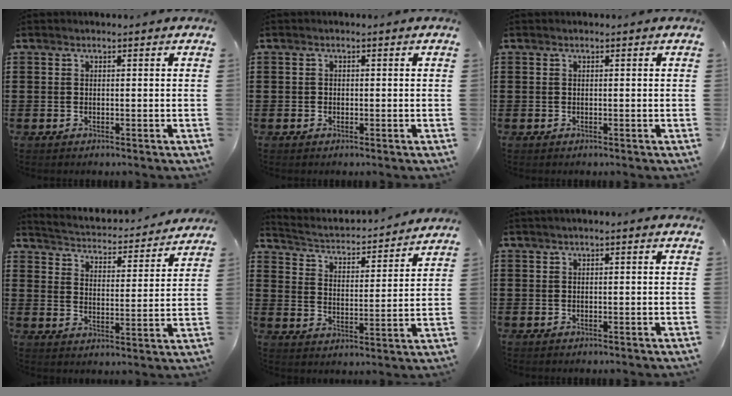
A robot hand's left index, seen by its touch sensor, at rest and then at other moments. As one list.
[{"total": 0.5, "force": [-0.1, 0.5, 0.1], "torque": [-0.003, 0.003, -0.001]}, {"total": 0.0}, {"total": 3.2, "force": [3.2, -0.1, 0.0], "torque": [-0.024, -0.035, 0.047]}, {"total": 2.5, "force": [2.4, 0.4, 0.4], "torque": [-0.028, -0.029, 0.030]}, {"total": 0.6, "force": [0.2, 0.0, 0.6], "torque": [-0.010, 0.000, 0.004]}]